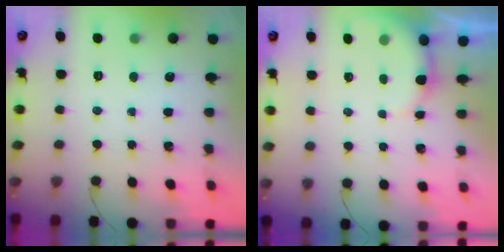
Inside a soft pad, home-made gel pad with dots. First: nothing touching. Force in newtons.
{"total": 4.9, "press": 4.9, "slide": 0.7}